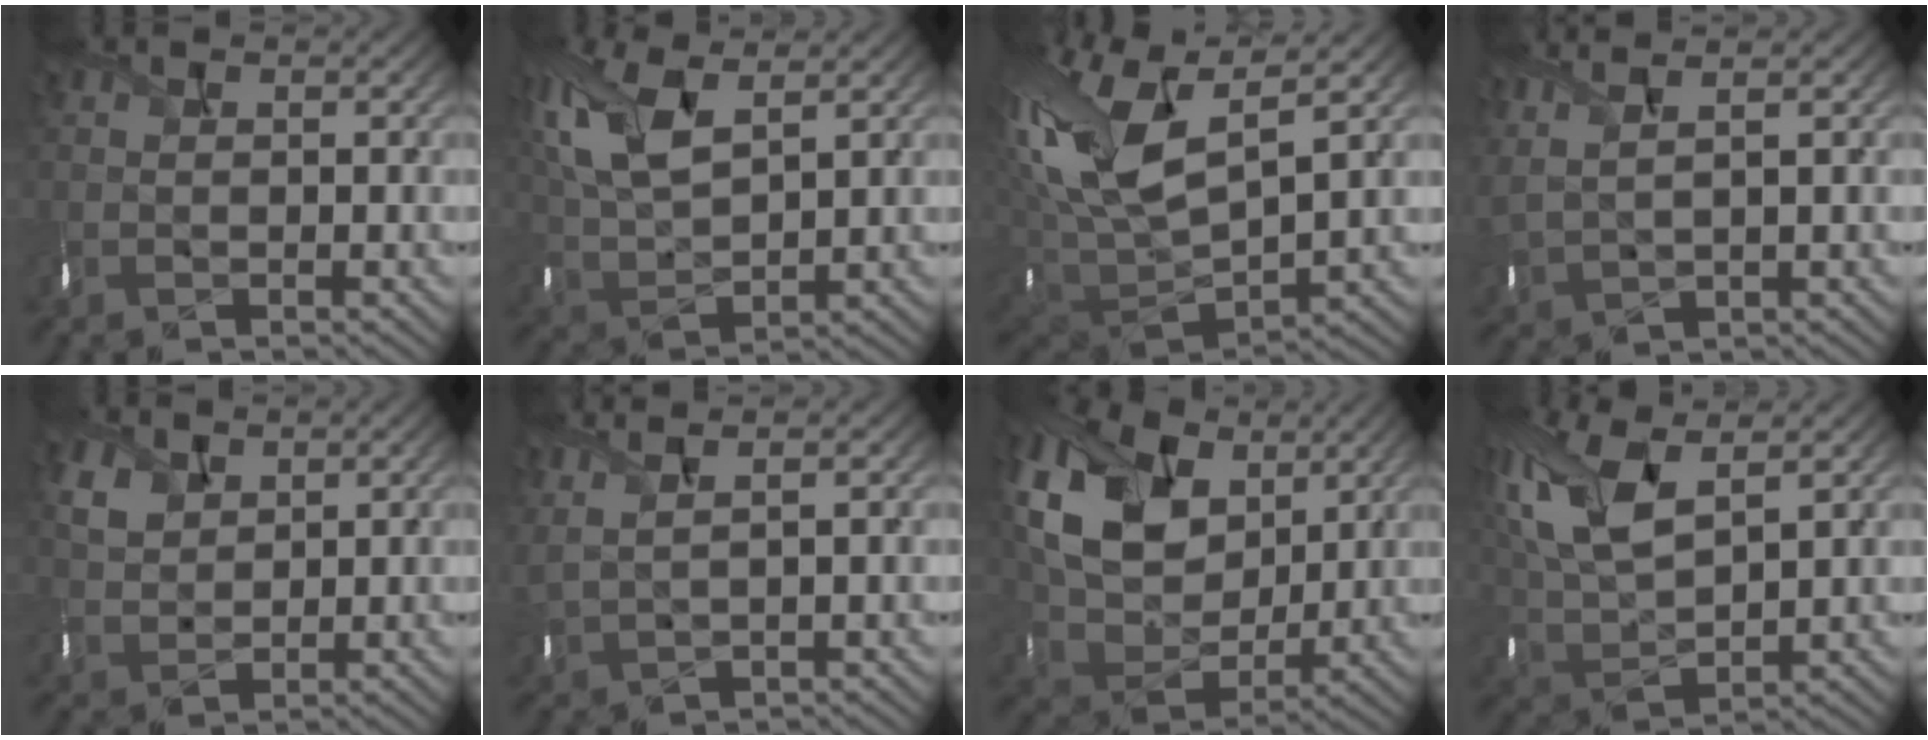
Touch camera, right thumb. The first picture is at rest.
{"total": 10.2, "force": [4.8, 4.7, 7.7], "torque": [-0.219, 0.007, 0.100]}
{"total": 16.8, "force": [4.2, 8.0, 14.2], "torque": [-0.320, -0.002, 0.082]}
{"total": 4.9, "force": [3.2, 1.5, 3.4], "torque": [-0.100, 0.005, 0.075]}
{"total": 3.7, "force": [2.3, 2.7, 1.0], "torque": [-0.042, -0.010, 0.057]}
{"total": 4.4, "force": [2.8, 1.4, 3.1], "torque": [-0.086, 0.004, 0.068]}
{"total": 13.4, "force": [5.3, 9.5, 7.7], "torque": [-0.206, 0.015, 0.096]}
{"total": 11.9, "force": [5.8, 5.2, 9.0], "torque": [-0.236, 0.007, 0.119]}